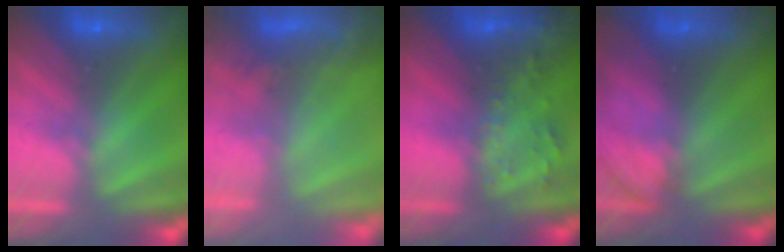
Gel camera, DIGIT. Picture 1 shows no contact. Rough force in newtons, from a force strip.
{"total": 5.6}
{"total": 2.7}
{"total": 2.3}